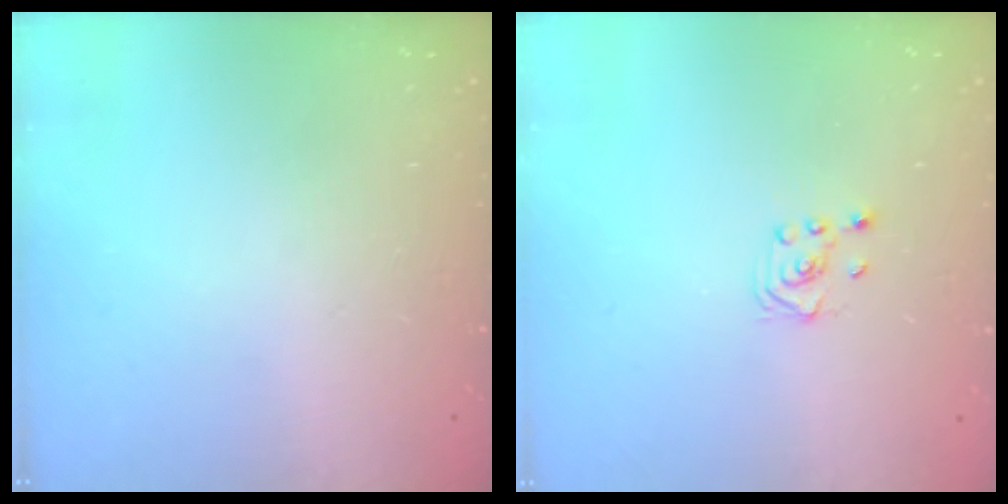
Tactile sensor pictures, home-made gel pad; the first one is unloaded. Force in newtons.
{"total": 2.3, "press": 2.2, "slide": 0.8}